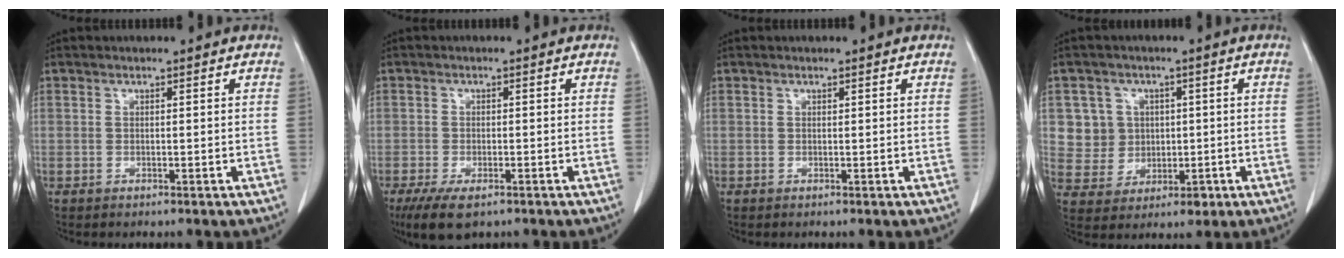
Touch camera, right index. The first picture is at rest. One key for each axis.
{"total": 5.5, "fx": -3.5, "fy": 2.5, "fz": 3.5, "tx": -0.068, "ty": -0.010, "tz": -0.056}
{"total": 0.0}
{"total": 7.2, "fx": 1.2, "fy": 7.0, "fz": 0.8, "tx": -0.012, "ty": 0.018, "tz": 0.033}